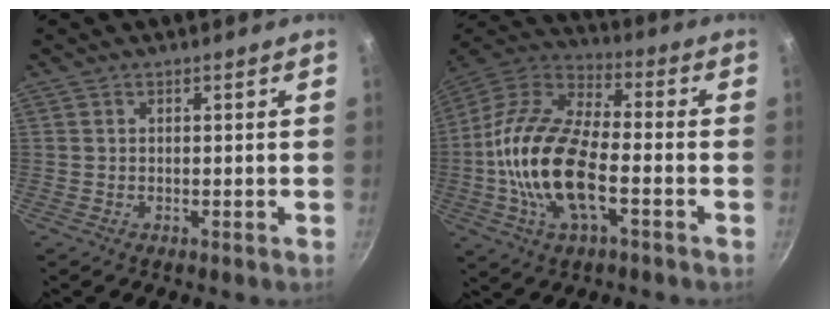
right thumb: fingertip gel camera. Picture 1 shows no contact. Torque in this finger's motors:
{"motor_torque": [0.06, 1.67, 1.92, -0.85, 0.53]}